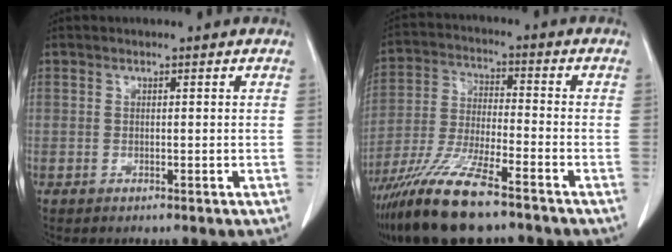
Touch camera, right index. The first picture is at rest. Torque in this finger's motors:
{"motor_torque": [1.06, -1.08, 0.81, 0.21]}